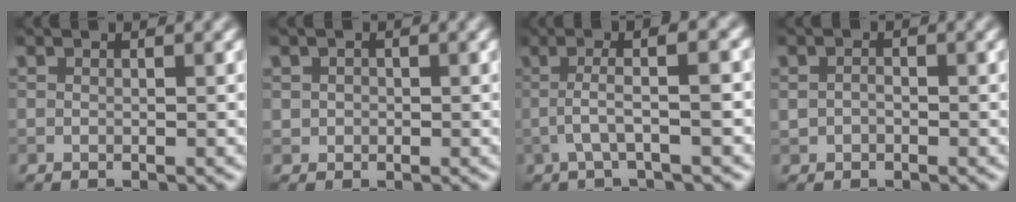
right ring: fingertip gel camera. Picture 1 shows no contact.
{"total": 0.9, "force": [0.1, 0.8, 0.3], "torque": [0.002, -0.002, 0.001]}
{"total": 4.3, "force": [0.1, 0.6, 4.2], "torque": [-0.075, 0.020, -0.003]}
{"total": 1.1, "force": [-0.2, 0.9, 0.6], "torque": [-0.011, -0.002, -0.006]}